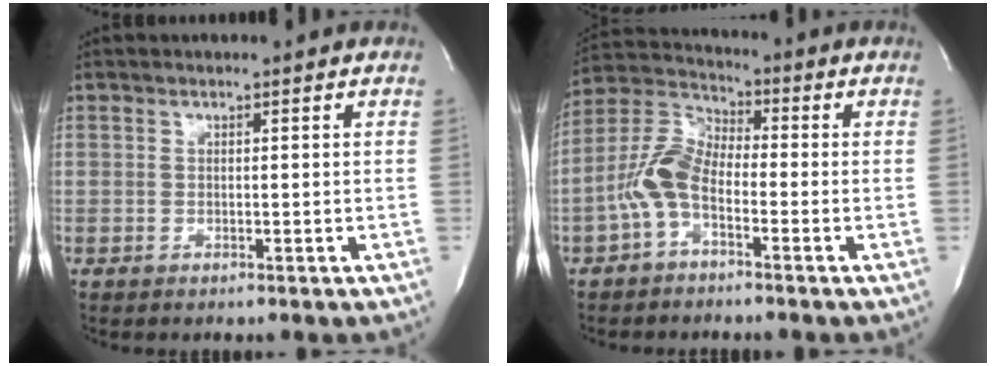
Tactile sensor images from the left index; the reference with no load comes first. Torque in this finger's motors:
{"motor_torque": [0.52, 0.49, 0.20, 0.07]}